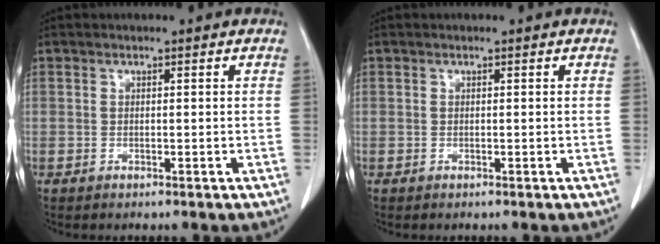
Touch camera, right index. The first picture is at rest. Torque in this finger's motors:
{"motor_torque": [0.00, 0.00, 0.00, 0.00]}